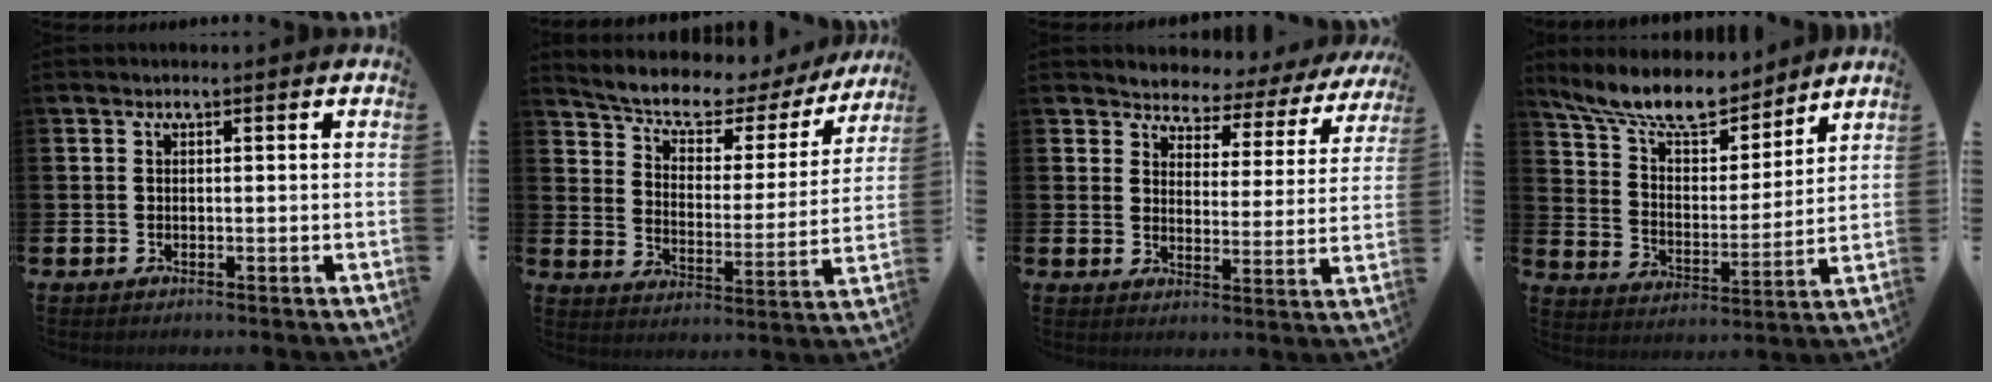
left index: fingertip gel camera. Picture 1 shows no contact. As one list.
[{"total": 7.0, "force": [5.9, 2.7, 2.5], "torque": [-0.077, -0.040, 0.096]}, {"total": 3.1, "force": [2.9, 1.2, -0.2], "torque": [-0.022, -0.032, 0.040]}, {"total": 10.6, "force": [9.6, 2.9, 3.7], "torque": [-0.110, -0.054, 0.172]}]